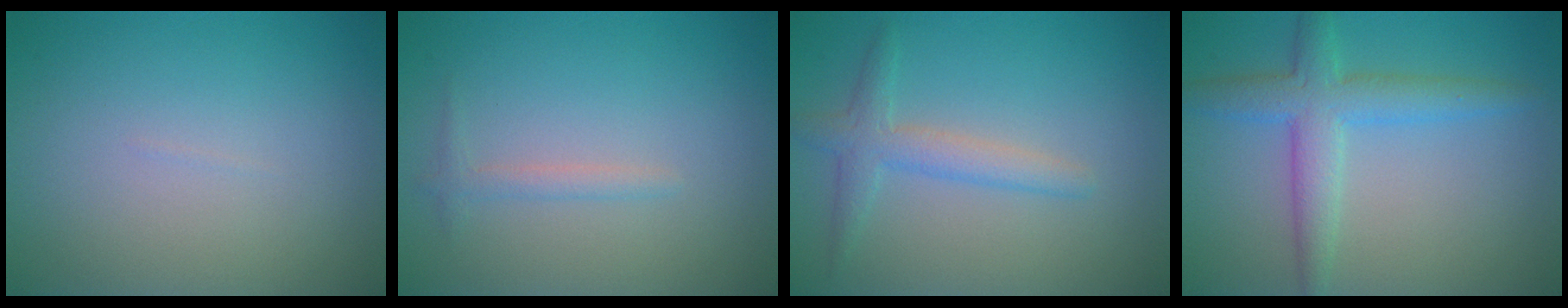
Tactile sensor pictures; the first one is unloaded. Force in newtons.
{"total": 1.1, "press": 1.1, "slide": 0.1}
{"total": 2.3, "press": 2.3, "slide": 0.0}
{"total": 4.3, "press": 4.3, "slide": 0.0}